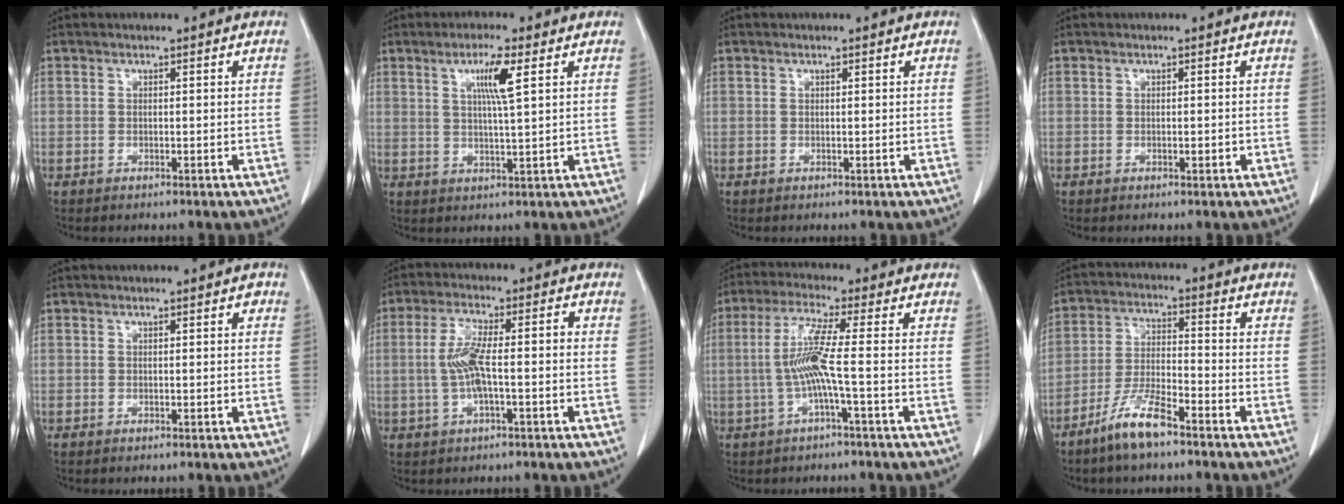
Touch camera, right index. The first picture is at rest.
{"total": 5.6, "force": [2.2, -0.3, 5.2], "torque": [-0.093, -0.001, 0.038]}
{"total": 0.0}
{"total": 0.6, "force": [-0.2, 0.2, 0.5], "torque": [-0.010, 0.000, 0.000]}
{"total": 0.6, "force": [0.2, 0.2, 0.5], "torque": [-0.005, 0.003, 0.002]}
{"total": 7.0, "force": [-0.9, 1.6, 6.8], "torque": [-0.143, 0.016, -0.017]}
{"total": 6.7, "force": [-0.8, -0.5, 6.6], "torque": [-0.141, 0.012, -0.016]}
{"total": 7.9, "force": [-5.7, 1.2, 5.3], "torque": [-0.113, -0.010, -0.113]}